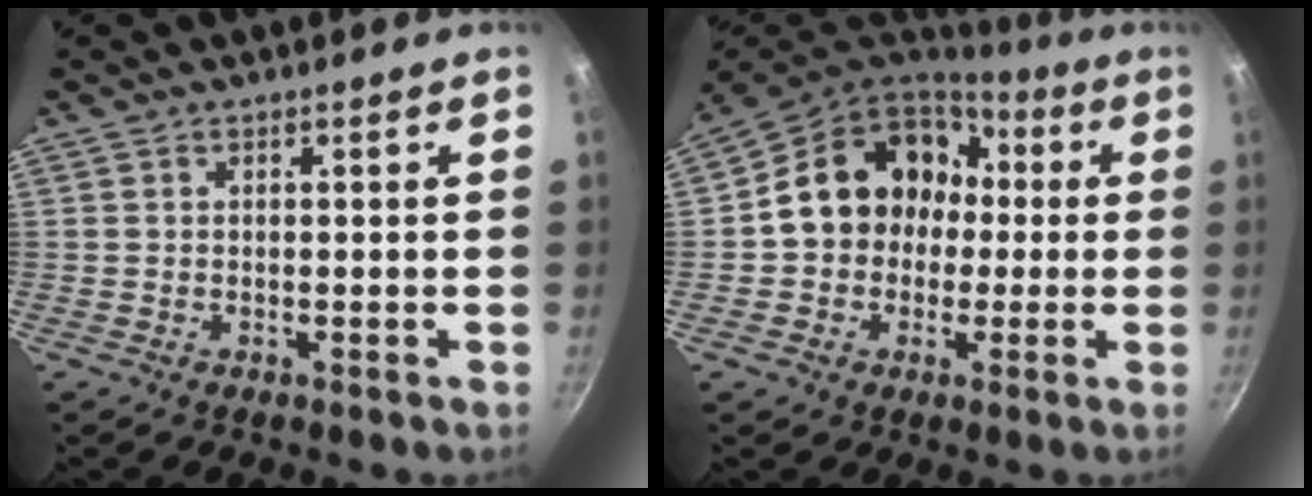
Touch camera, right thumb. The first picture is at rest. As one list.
[{"total": 16.5, "force": [1.2, 14.1, 8.6], "torque": [-0.106, 0.050, 0.012]}]